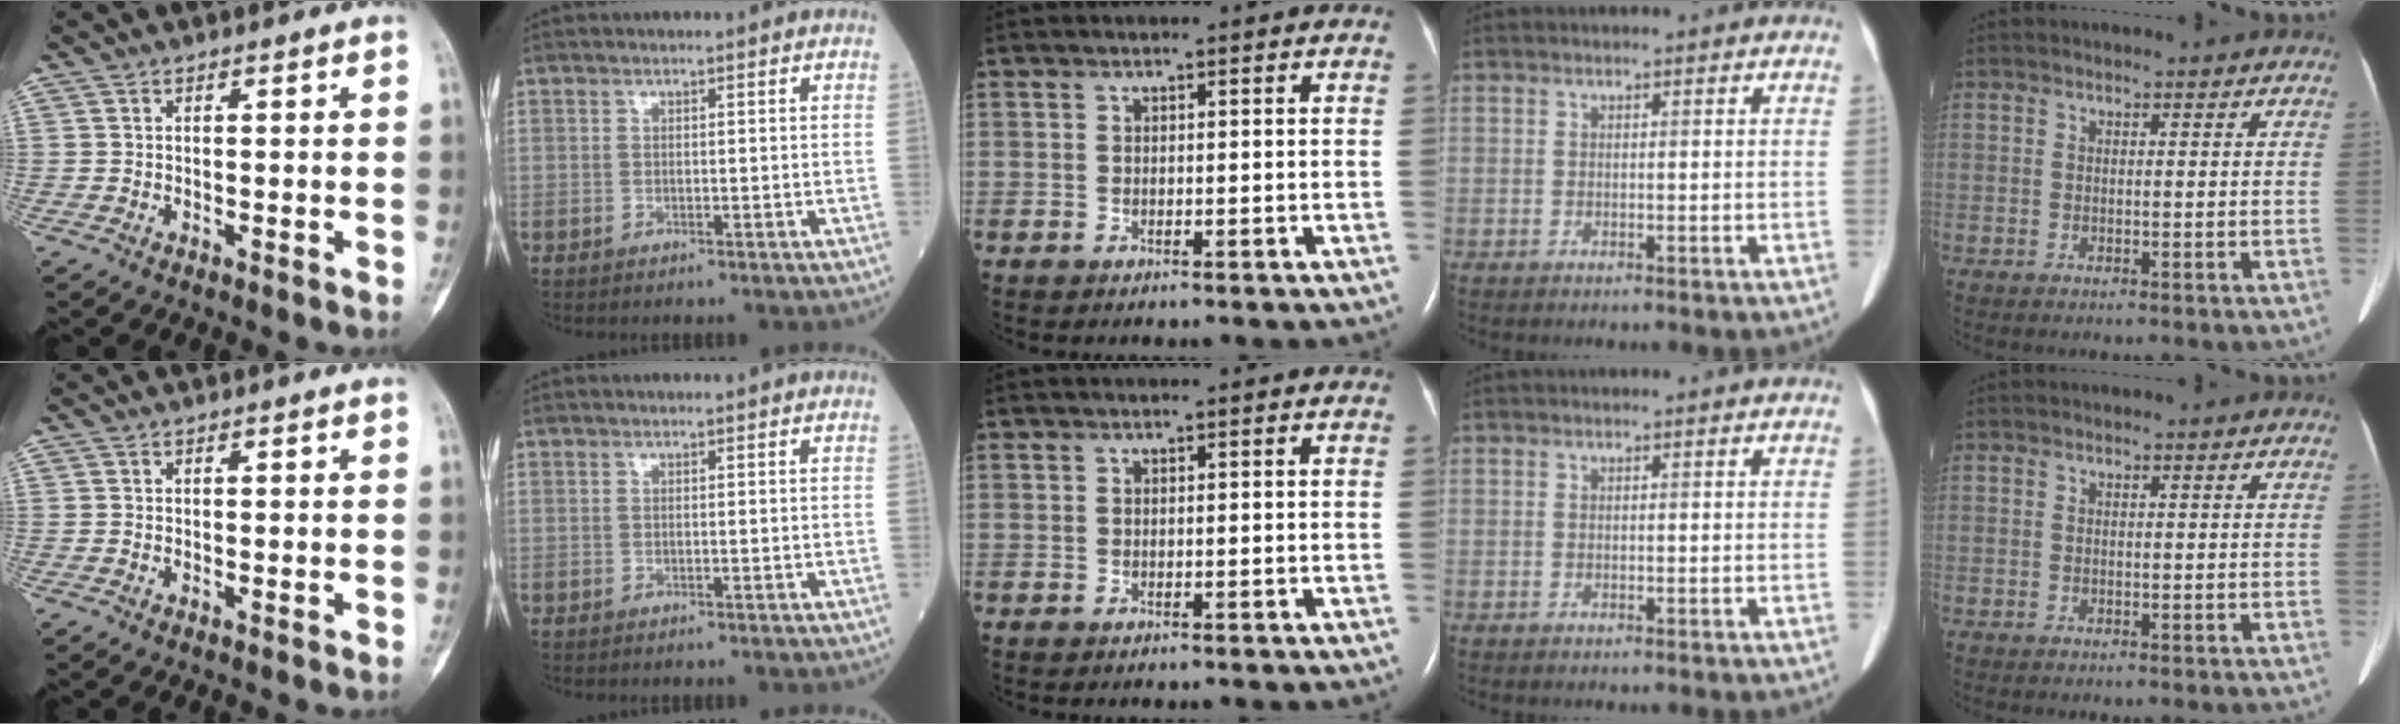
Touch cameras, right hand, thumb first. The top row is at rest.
{}